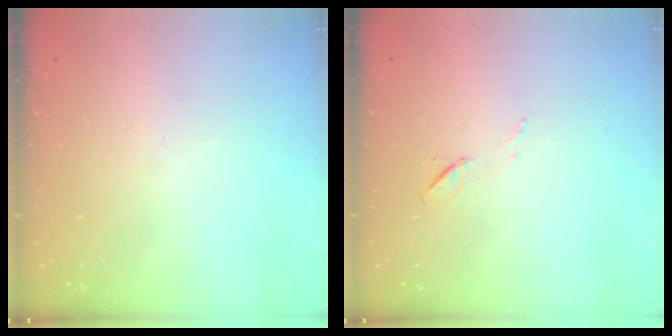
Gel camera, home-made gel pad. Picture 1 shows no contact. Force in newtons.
{"total": 5.0, "press": 4.6, "slide": 1.9}